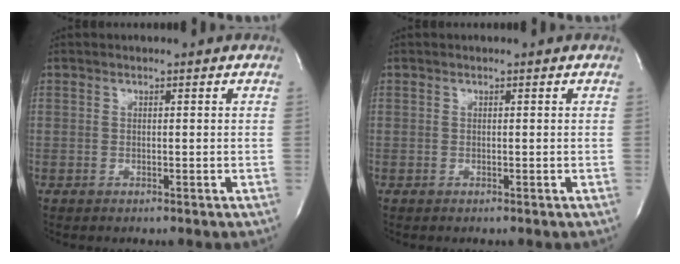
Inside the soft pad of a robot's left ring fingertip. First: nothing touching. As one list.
[{"total": 0.0}]